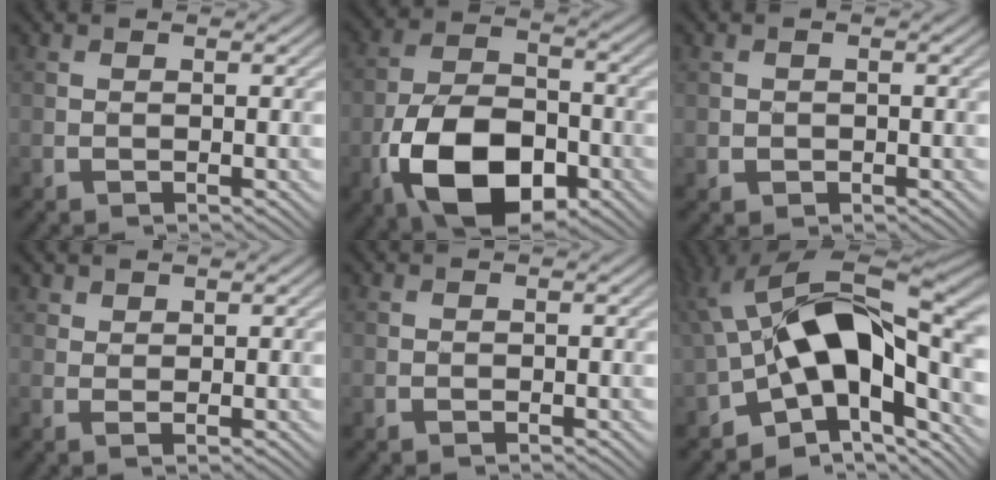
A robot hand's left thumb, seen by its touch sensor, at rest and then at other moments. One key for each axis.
{"total": 14.0, "fx": -5.8, "fy": 8.0, "fz": 9.9, "tx": -0.215, "ty": -0.021, "tz": -0.112}
{"total": 1.0, "fx": -0.2, "fy": 0.9, "fz": 0.3, "tx": -0.004, "ty": -0.007, "tz": -0.005}
{"total": 1.4, "fx": 1.1, "fy": 0.6, "fz": 0.6, "tx": -0.014, "ty": -0.001, "tz": 0.024}
{"total": 0.0}
{"total": 17.0, "fx": -1.1, "fy": 9.4, "fz": 14.1, "tx": -0.216, "ty": 0.025, "tz": -0.043}